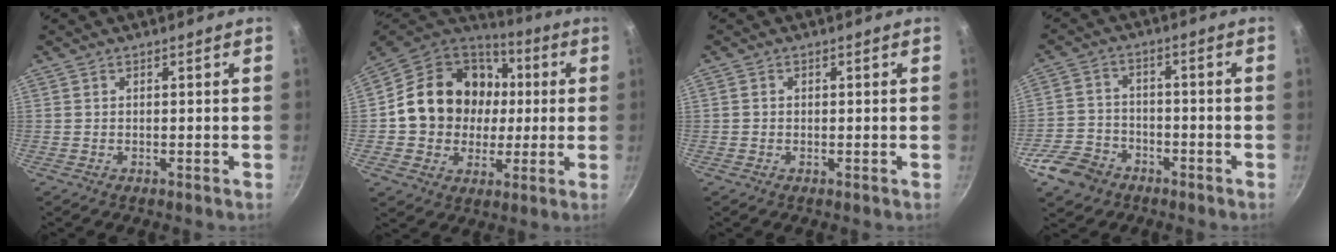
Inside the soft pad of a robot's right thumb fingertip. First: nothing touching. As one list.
[{"total": 20.4, "force": [1.7, 17.6, 10.2], "torque": [-0.157, 0.032, 0.031]}, {"total": 0.7, "force": [-0.1, 0.6, 0.2], "torque": [-0.003, 0.003, -0.002]}, {"total": 8.7, "force": [-4.9, 6.3, 3.3], "torque": [-0.056, 0.038, -0.093]}]